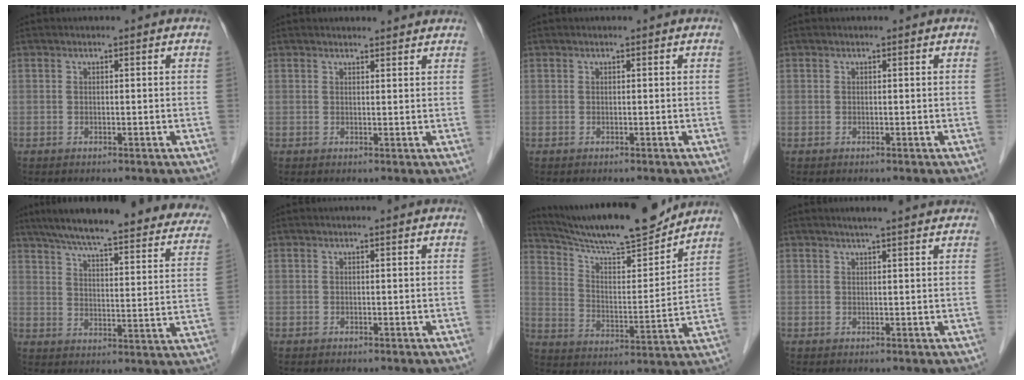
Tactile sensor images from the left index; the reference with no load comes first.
{"total": 3.9, "force": [3.8, 0.9, 0.7], "torque": [-0.010, 0.011, 0.040]}
{"total": 0.0}
{"total": 0.0}
{"total": 30.2, "force": [25.7, 5.0, 15.1], "torque": [-0.219, -0.027, 0.312]}
{"total": 0.0}
{"total": 18.0, "force": [16.5, 1.4, 7.0], "torque": [-0.126, -0.007, 0.264]}
{"total": 6.7, "force": [5.8, 0.7, 3.4], "torque": [-0.046, 0.020, 0.068]}